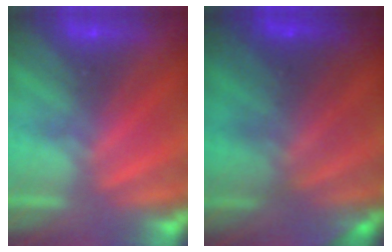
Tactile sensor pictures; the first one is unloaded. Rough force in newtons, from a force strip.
{"total": 7.6}